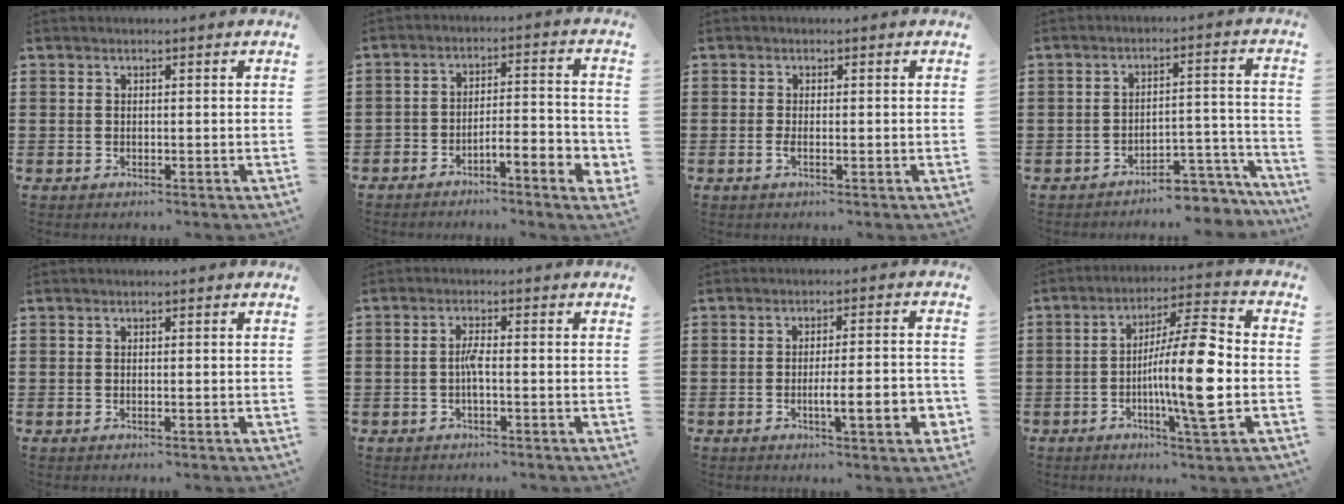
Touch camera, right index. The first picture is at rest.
{"total": 4.7, "force": [-3.9, 0.7, 2.5], "torque": [-0.042, 0.000, -0.077]}
{"total": 1.2, "force": [-0.3, 0.2, 1.1], "torque": [-0.028, -0.005, -0.008]}
{"total": 5.0, "force": [-4.8, 1.0, 1.3], "torque": [-0.021, 0.008, -0.095]}
{"total": 0.0}
{"total": 2.5, "force": [-0.6, 0.3, 2.4], "torque": [-0.053, -0.001, -0.015]}
{"total": 7.2, "force": [-2.3, 1.3, 6.7], "torque": [-0.099, -0.007, -0.038]}
{"total": 13.1, "force": [-2.3, 1.3, 12.8], "torque": [-0.214, -0.007, -0.049]}